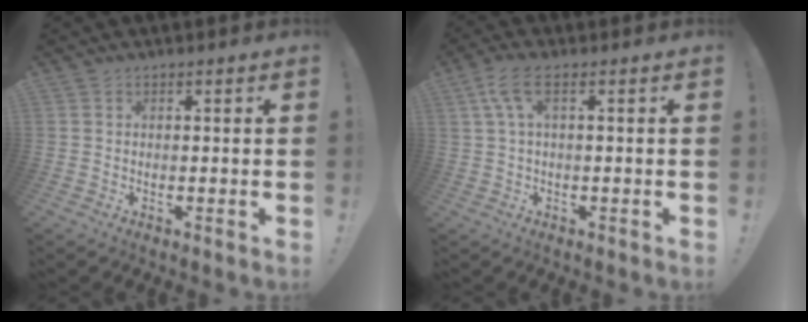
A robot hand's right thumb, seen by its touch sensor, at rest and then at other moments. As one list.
[{"total": 5.9, "force": [1.8, 1.7, 5.4], "torque": [-0.109, -0.007, 0.034]}]